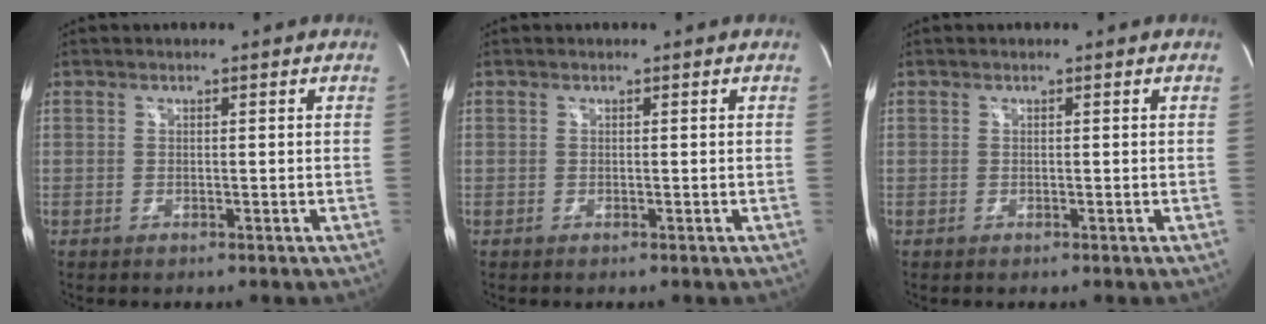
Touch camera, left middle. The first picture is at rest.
{"total": 0.0}
{"total": 0.0}